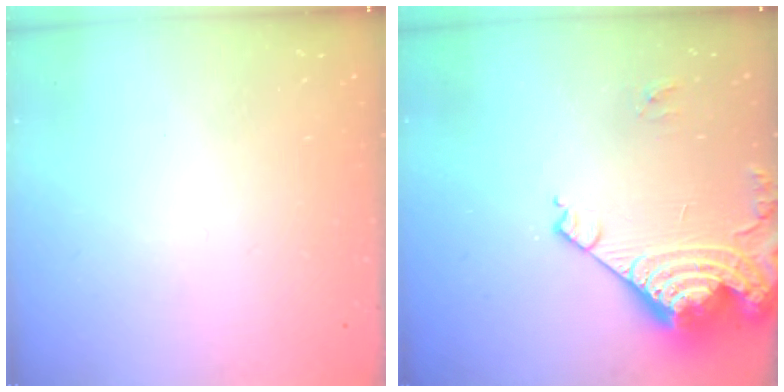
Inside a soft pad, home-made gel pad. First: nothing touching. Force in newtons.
{"total": 16.5, "press": 16.5, "slide": 1.7}